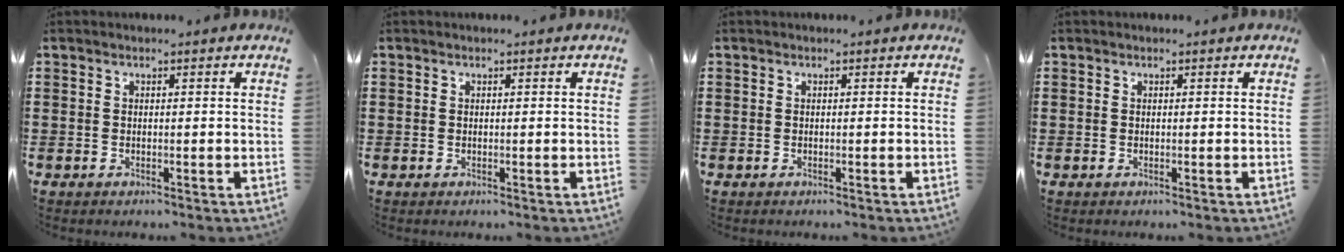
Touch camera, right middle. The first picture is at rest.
{"total": 0.0}
{"total": 0.0}
{"total": 0.0}